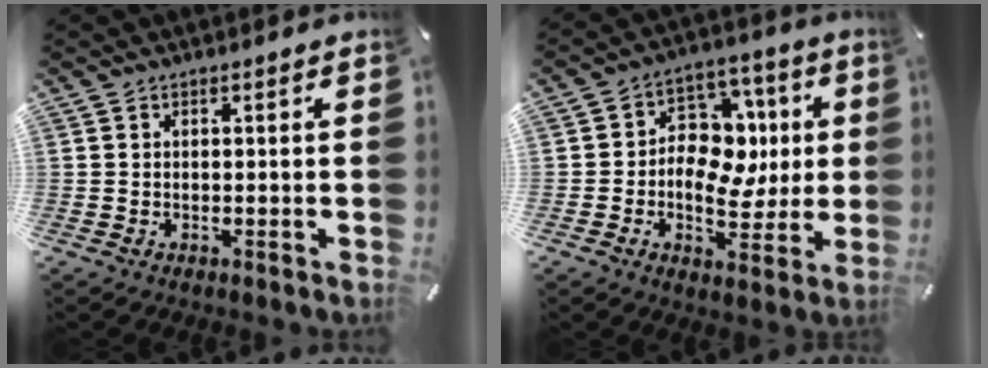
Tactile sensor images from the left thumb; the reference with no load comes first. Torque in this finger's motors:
{"motor_torque": [0.11, 0.94, 0.99, -0.37, 0.05]}